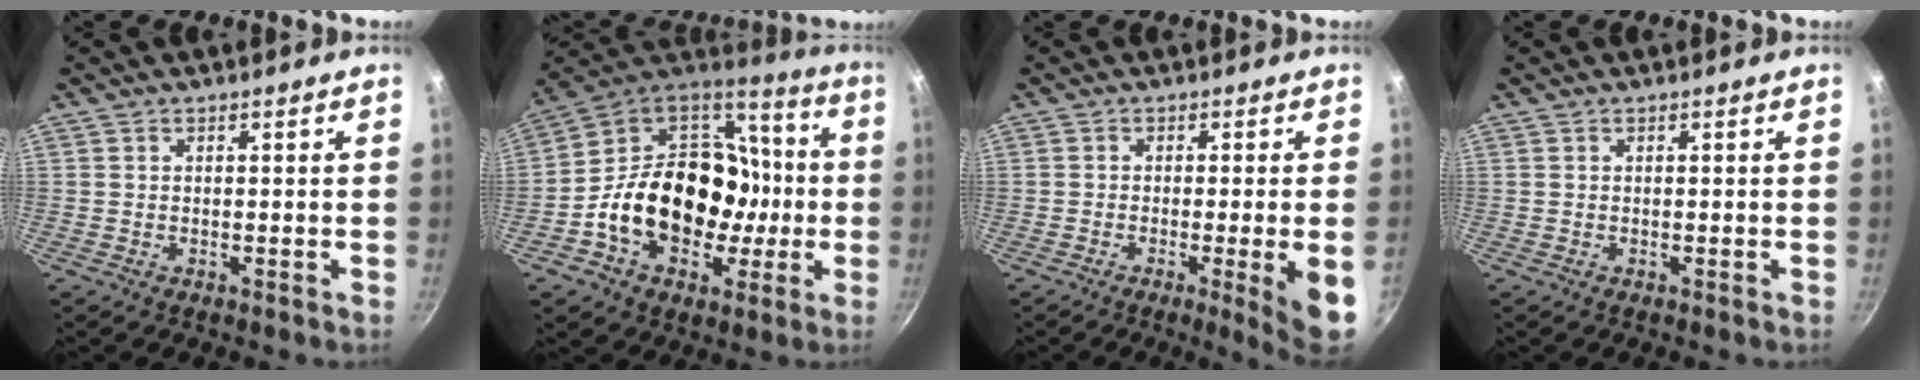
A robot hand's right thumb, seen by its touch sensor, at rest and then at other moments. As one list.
[{"total": 25.4, "force": [-4.2, 19.1, 16.3], "torque": [-0.245, 0.059, -0.061]}, {"total": 7.8, "force": [-2.1, 0.3, 7.5], "torque": [-0.102, -0.001, -0.027]}, {"total": 0.0}]